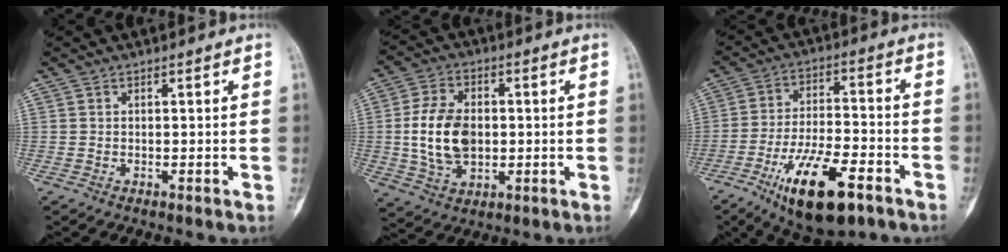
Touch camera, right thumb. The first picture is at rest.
{"total": 12.3, "force": [0.0, 8.1, 9.3], "torque": [-0.163, 0.004, 0.004]}
{"total": 16.4, "force": [-8.7, 6.1, 12.6], "torque": [-0.209, 0.038, -0.139]}